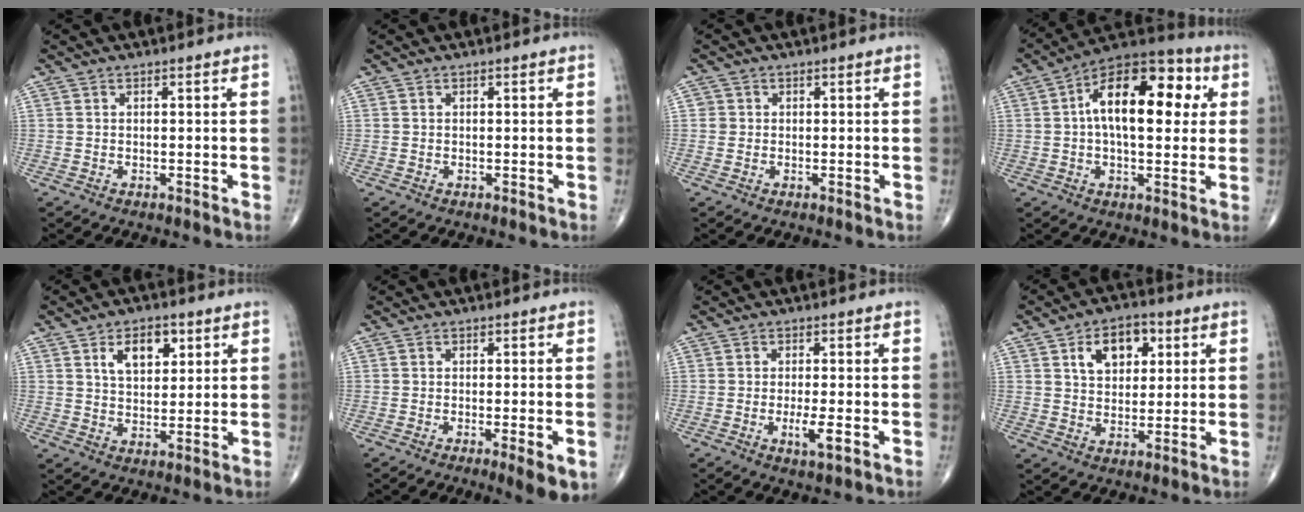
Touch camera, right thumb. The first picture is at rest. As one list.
[{"total": 0.0}, {"total": 1.2, "force": [0.1, 1.2, 0.1], "torque": [0.008, 0.004, 0.000]}, {"total": 18.6, "force": [3.5, 9.5, 15.6], "torque": [-0.212, 0.027, 0.042]}, {"total": 7.6, "force": [3.2, 4.5, 5.2], "torque": [-0.060, -0.014, 0.053]}, {"total": 5.8, "force": [-2.4, 1.1, 5.2], "torque": [-0.071, -0.008, -0.034]}, {"total": 4.1, "force": [-1.3, 0.9, 3.7], "torque": [-0.071, -0.006, -0.024]}, {"total": 9.5, "force": [3.5, 6.2, 6.3], "torque": [-0.067, -0.004, 0.053]}]